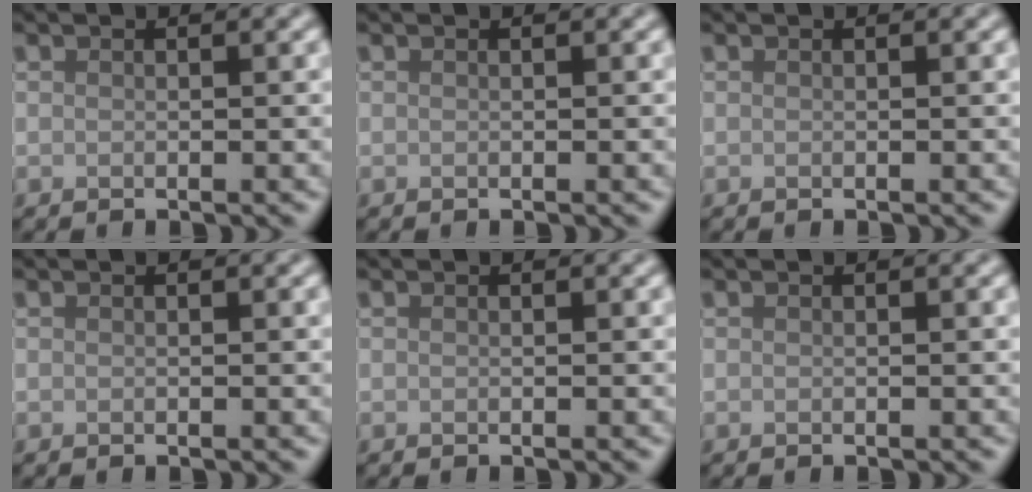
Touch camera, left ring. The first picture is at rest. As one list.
[{"total": 0.0}, {"total": 0.0}, {"total": 0.0}, {"total": 0.0}, {"total": 0.0}]